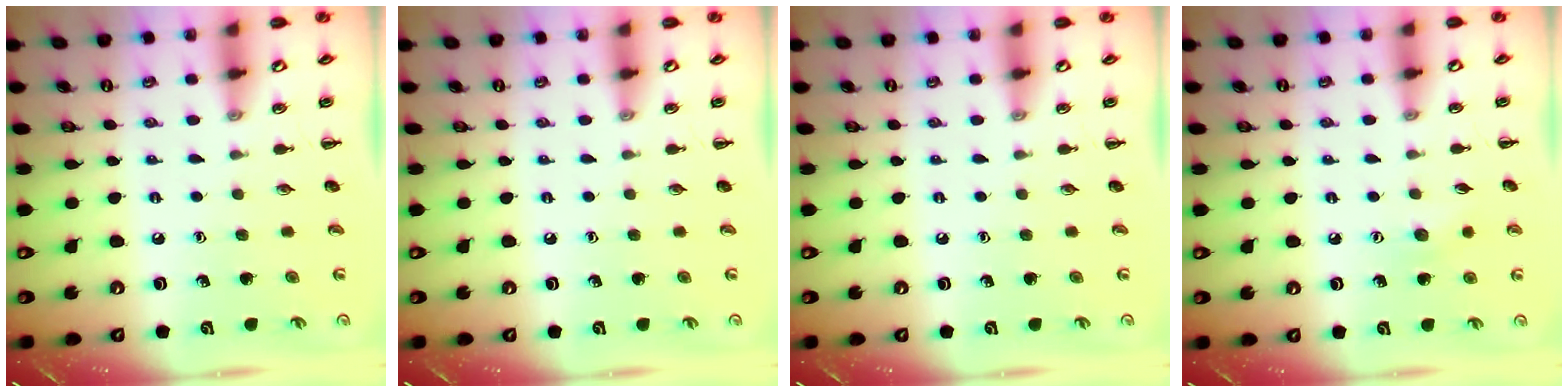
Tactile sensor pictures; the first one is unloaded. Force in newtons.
{"total": 0.0}
{"total": 0.0}
{"total": 5.7, "press": 5.5, "slide": 1.3}